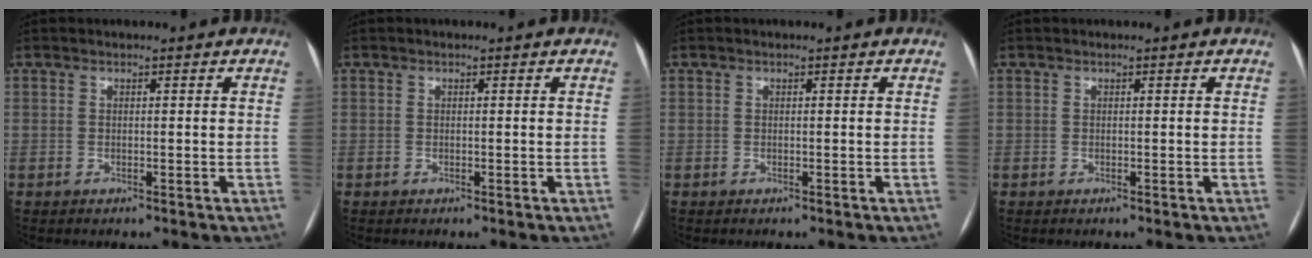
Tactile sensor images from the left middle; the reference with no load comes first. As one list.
[{"total": 0.0}, {"total": 0.0}, {"total": 0.0}]